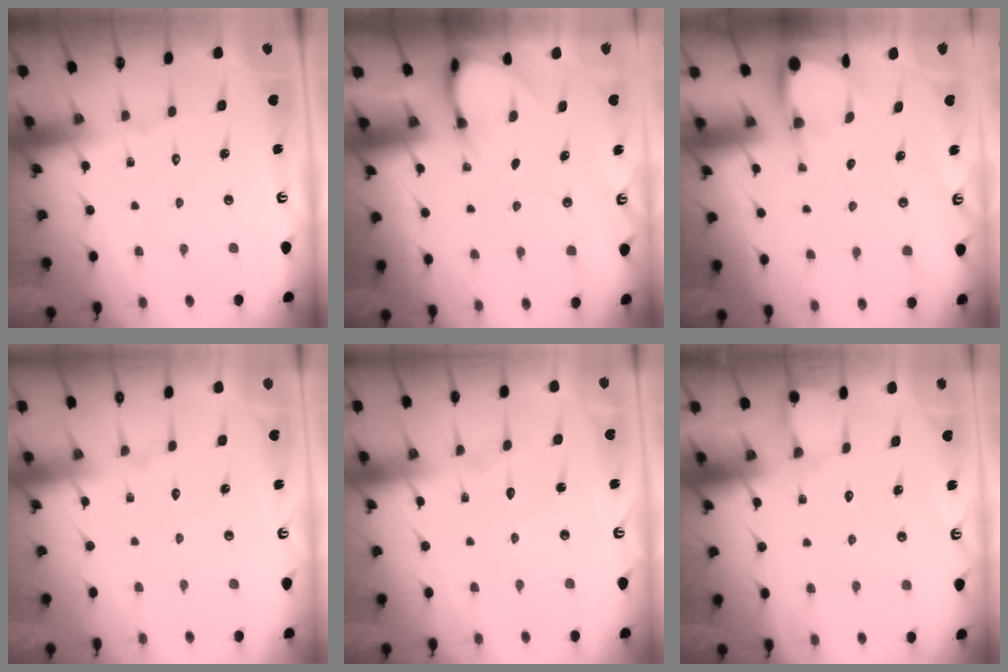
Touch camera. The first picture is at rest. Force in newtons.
{"total": 3.9, "press": 3.9, "slide": 0.4}
{"total": 3.4, "press": 3.4, "slide": 0.2}
{"total": 2.8, "press": 2.7, "slide": 0.4}
{"total": 3.4, "press": 3.3, "slide": 0.3}
{"total": 5.8, "press": 5.8, "slide": 0.5}